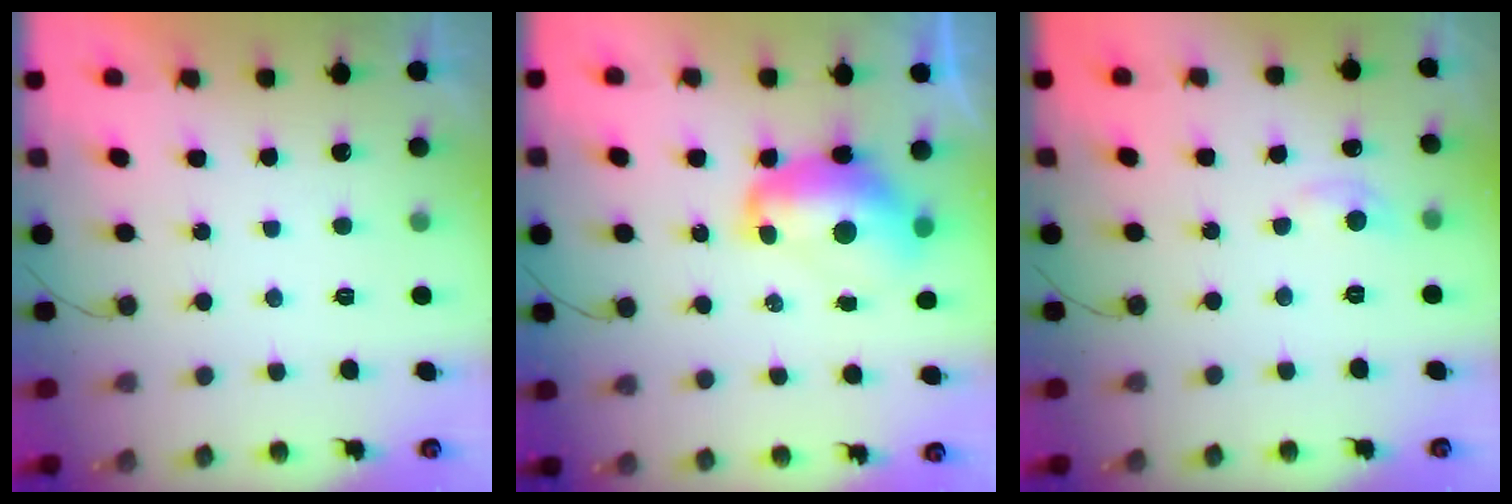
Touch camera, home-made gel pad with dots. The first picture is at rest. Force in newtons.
{"total": 10.8, "press": 10.8, "slide": 1.2}
{"total": 5.9, "press": 5.8, "slide": 0.9}